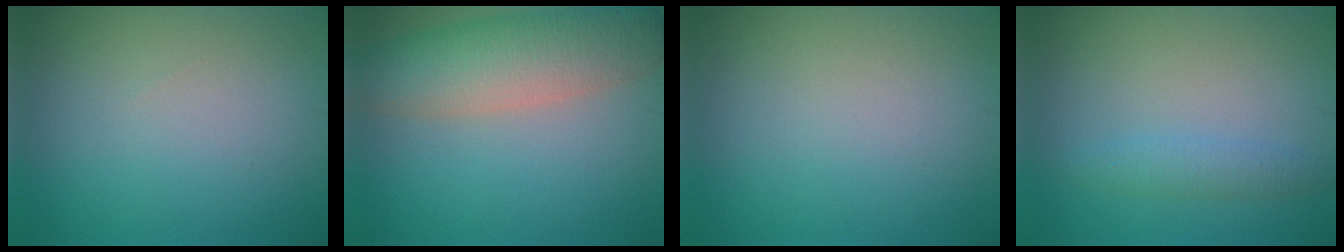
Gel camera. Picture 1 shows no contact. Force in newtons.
{"total": 6.9, "press": 6.8, "slide": 0.6}
{"total": 0.0}
{"total": 1.8, "press": 1.8, "slide": 0.1}